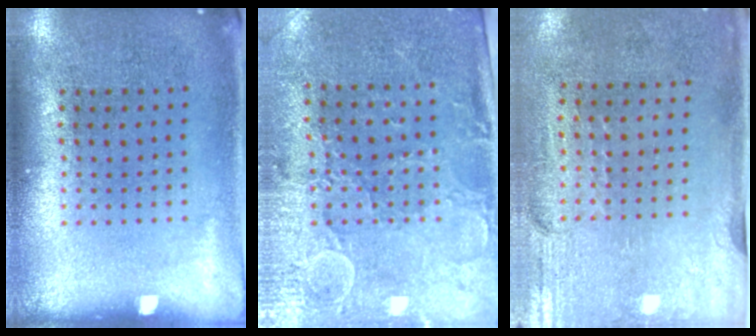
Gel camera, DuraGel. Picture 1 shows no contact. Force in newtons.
{"total": 3.0, "press": 2.7, "slide": 1.3}
{"total": 2.9, "press": 2.5, "slide": 1.5}